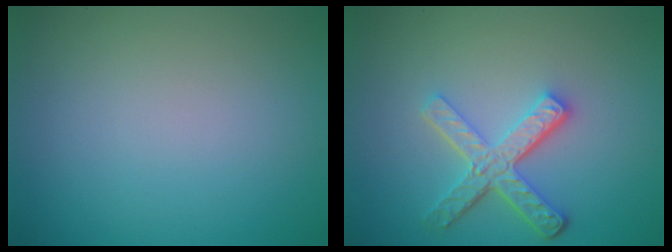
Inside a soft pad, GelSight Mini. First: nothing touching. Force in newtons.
{"total": 4.5, "press": 3.3, "slide": 3.0}